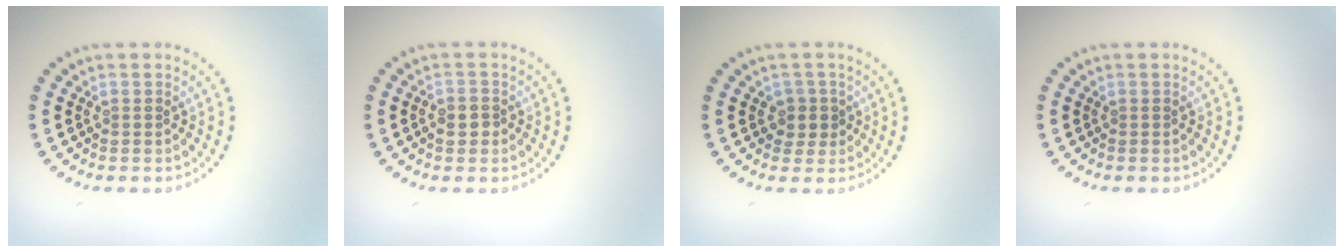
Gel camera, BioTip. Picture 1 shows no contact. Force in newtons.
{"total": 1.5, "press": 1.5, "slide": 0.1}
{"total": 1.7, "press": 1.4, "slide": 1.0}
{"total": 0.0}